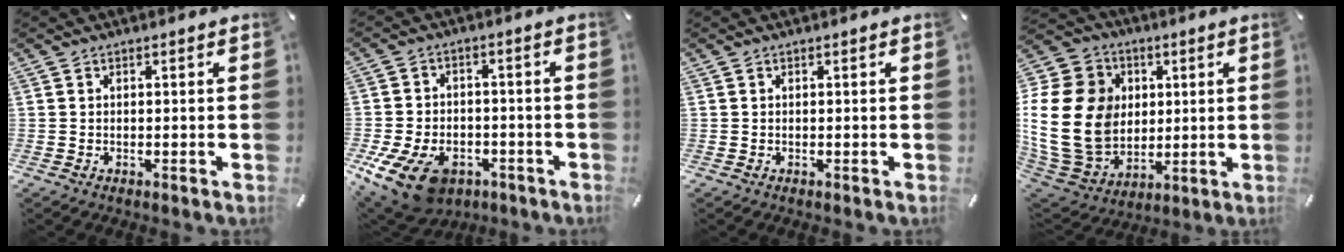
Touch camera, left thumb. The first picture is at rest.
{"total": 13.4, "force": [-7.0, 8.4, 7.7], "torque": [-0.160, 0.041, -0.121]}
{"total": 0.0}
{"total": 24.1, "force": [0.5, 20.0, 13.4], "torque": [-0.274, 0.002, 0.023]}